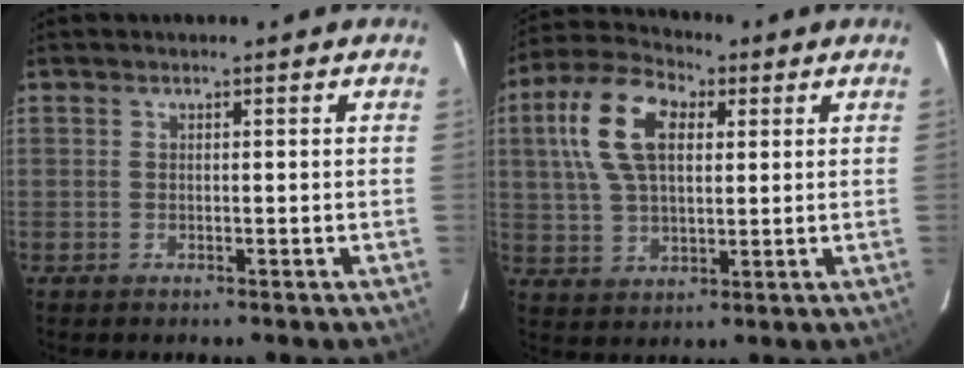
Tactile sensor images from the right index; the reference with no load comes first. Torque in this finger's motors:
{"motor_torque": [1.75, 0.39, 0.93, 0.21]}